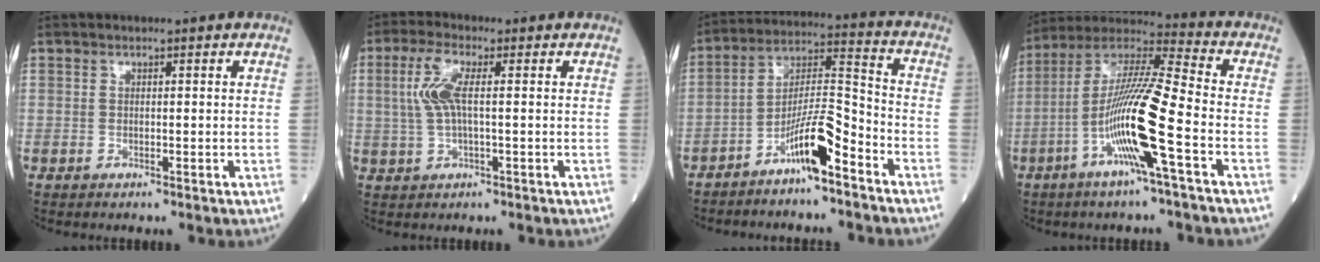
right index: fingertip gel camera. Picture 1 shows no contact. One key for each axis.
{"total": 5.5, "fx": 0.8, "fy": 1.2, "fz": 5.3, "tx": -0.128, "ty": 0.011, "tz": 0.017}
{"total": 9.4, "fx": -6.0, "fy": 1.0, "fz": 7.1, "tx": -0.134, "ty": 0.012, "tz": -0.108}
{"total": 14.9, "fx": -5.0, "fy": -0.3, "fz": 14.0, "tx": -0.275, "ty": 0.001, "tz": -0.103}